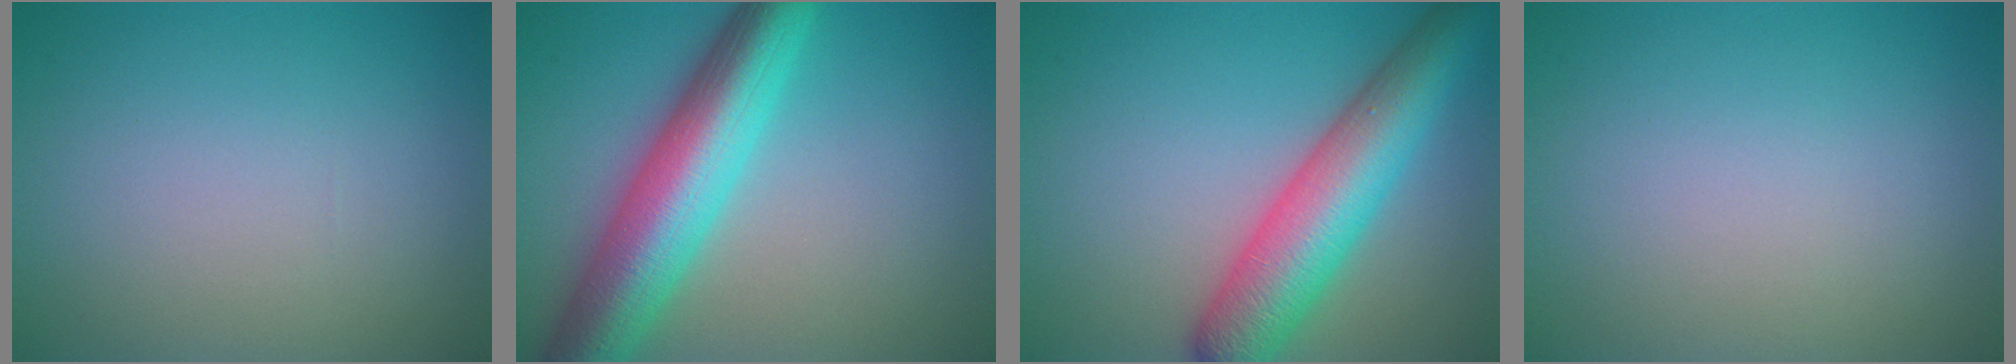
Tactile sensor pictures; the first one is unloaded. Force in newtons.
{"total": 9.4, "press": 9.4, "slide": 0.3}
{"total": 8.6, "press": 8.6, "slide": 0.2}
{"total": 0.0}